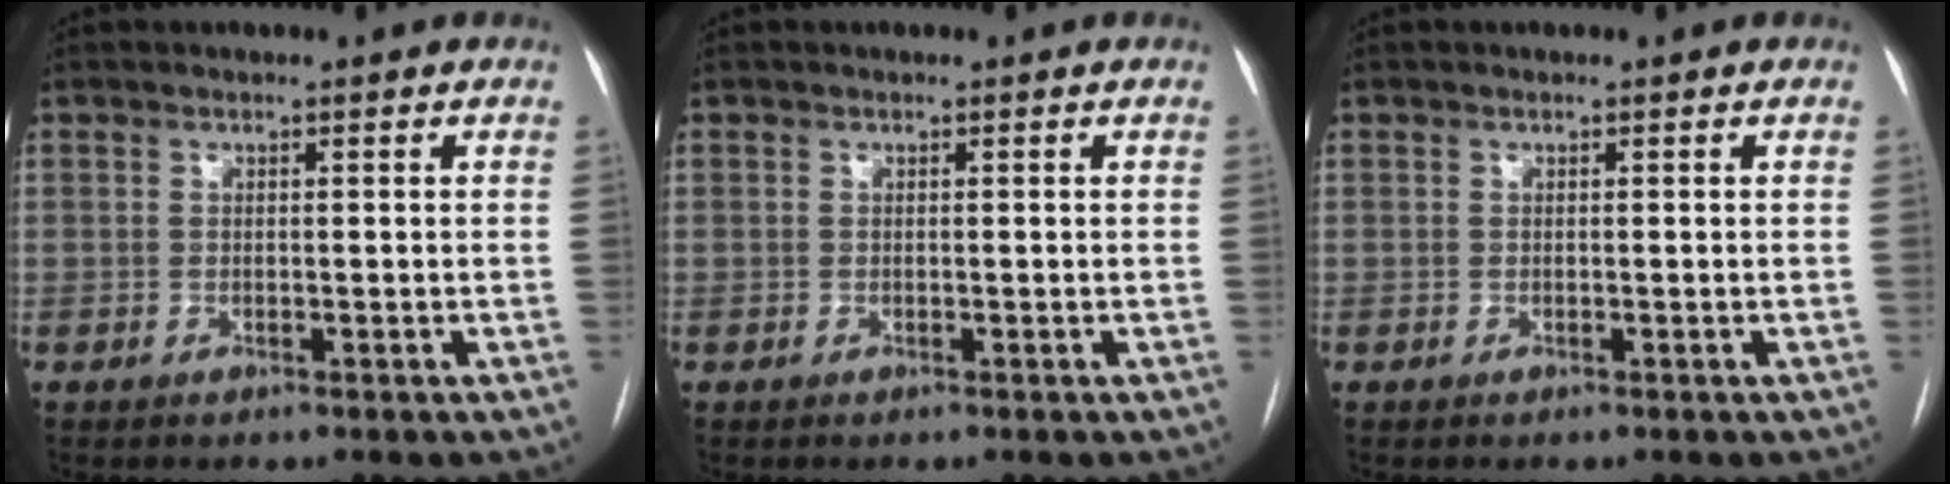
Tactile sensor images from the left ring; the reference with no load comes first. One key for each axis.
{"total": 0.0}
{"total": 0.0}